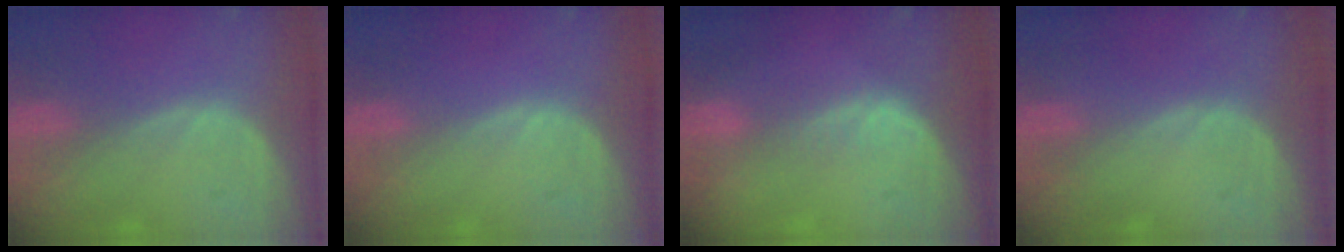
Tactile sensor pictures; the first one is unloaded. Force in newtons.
{"total": 0.0}
{"total": 2.5, "press": 2.0, "slide": 1.6}
{"total": 0.0}